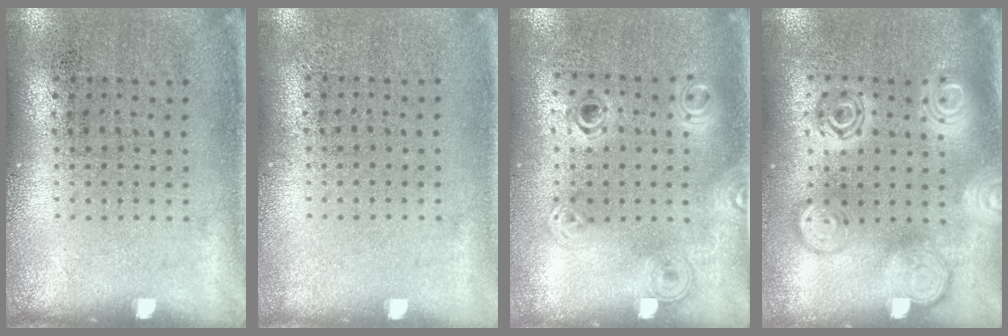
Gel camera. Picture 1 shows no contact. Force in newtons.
{"total": 0.0}
{"total": 1.2, "press": 1.1, "slide": 0.5}
{"total": 3.0, "press": 3.0, "slide": 0.4}